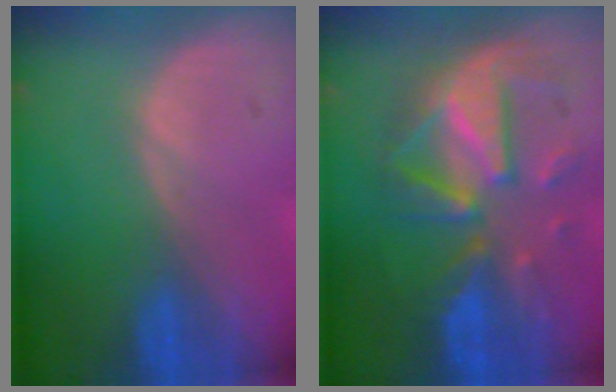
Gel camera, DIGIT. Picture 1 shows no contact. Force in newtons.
{"total": 10.3, "press": 10.3, "slide": 0.8}